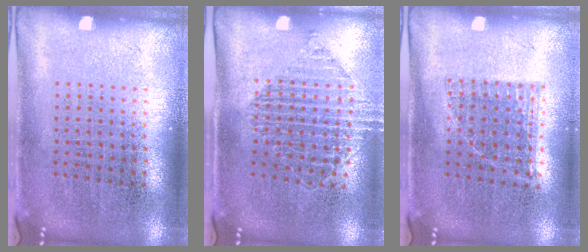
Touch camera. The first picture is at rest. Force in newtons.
{"total": 1.3, "press": 1.1, "slide": 0.7}
{"total": 0.8, "press": 0.8, "slide": 0.2}